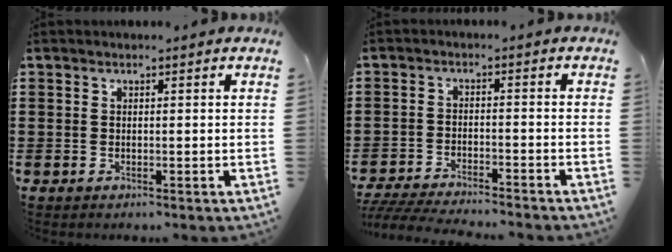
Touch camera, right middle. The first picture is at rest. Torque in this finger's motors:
{"motor_torque": [0.79, -0.17, 0.23, 0.06]}